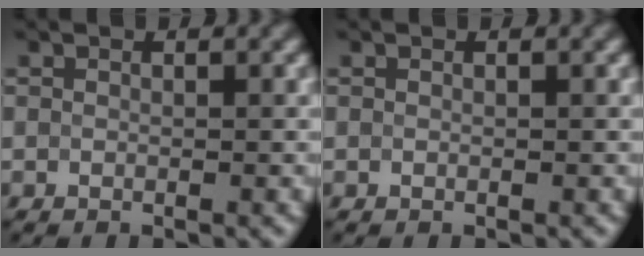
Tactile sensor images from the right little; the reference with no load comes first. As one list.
[{"total": 0.0}]